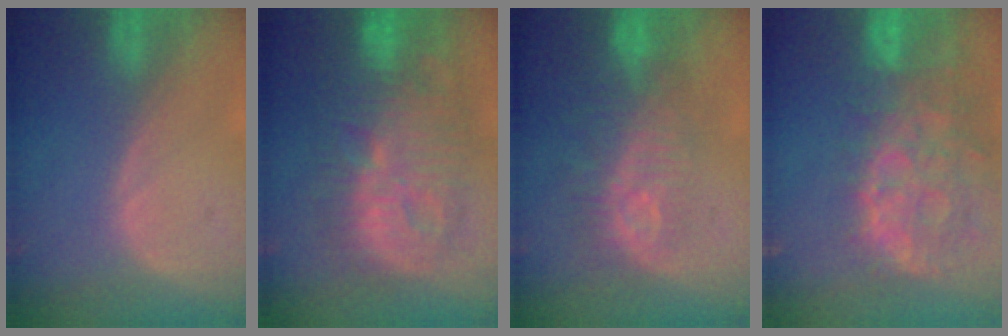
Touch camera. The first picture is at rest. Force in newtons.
{"total": 13.1, "press": 13.1, "slide": 1.3}
{"total": 9.7, "press": 8.7, "slide": 4.4}
{"total": 13.6, "press": 11.0, "slide": 7.9}